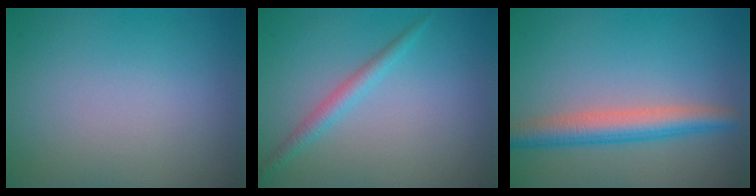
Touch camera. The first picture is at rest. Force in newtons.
{"total": 1.7, "press": 1.7, "slide": 0.1}
{"total": 4.8, "press": 4.8, "slide": 0.1}